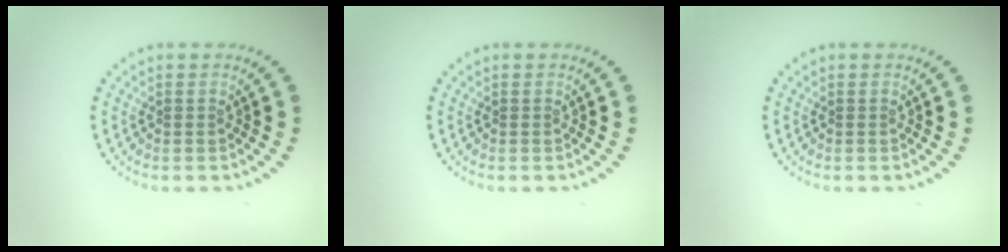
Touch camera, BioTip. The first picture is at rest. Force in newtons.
{"total": 0.0}
{"total": 0.0}